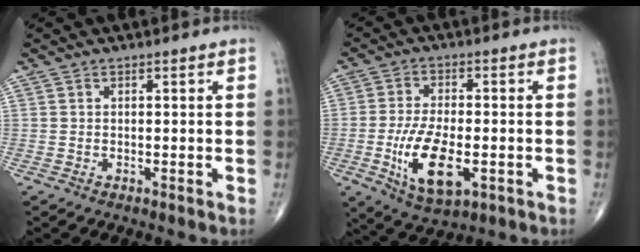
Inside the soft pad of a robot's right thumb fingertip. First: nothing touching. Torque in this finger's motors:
{"motor_torque": [-0.22, 0.91, 0.93, 0.11, 0.38]}